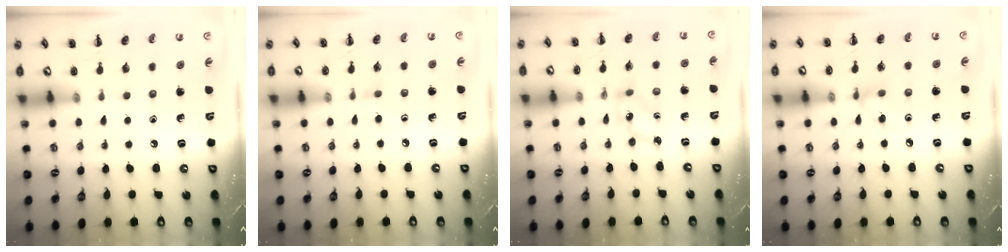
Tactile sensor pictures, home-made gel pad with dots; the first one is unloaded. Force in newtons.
{"total": 2.7, "press": 2.5, "slide": 1.0}
{"total": 2.8, "press": 2.7, "slide": 0.7}
{"total": 3.8, "press": 3.7, "slide": 0.9}